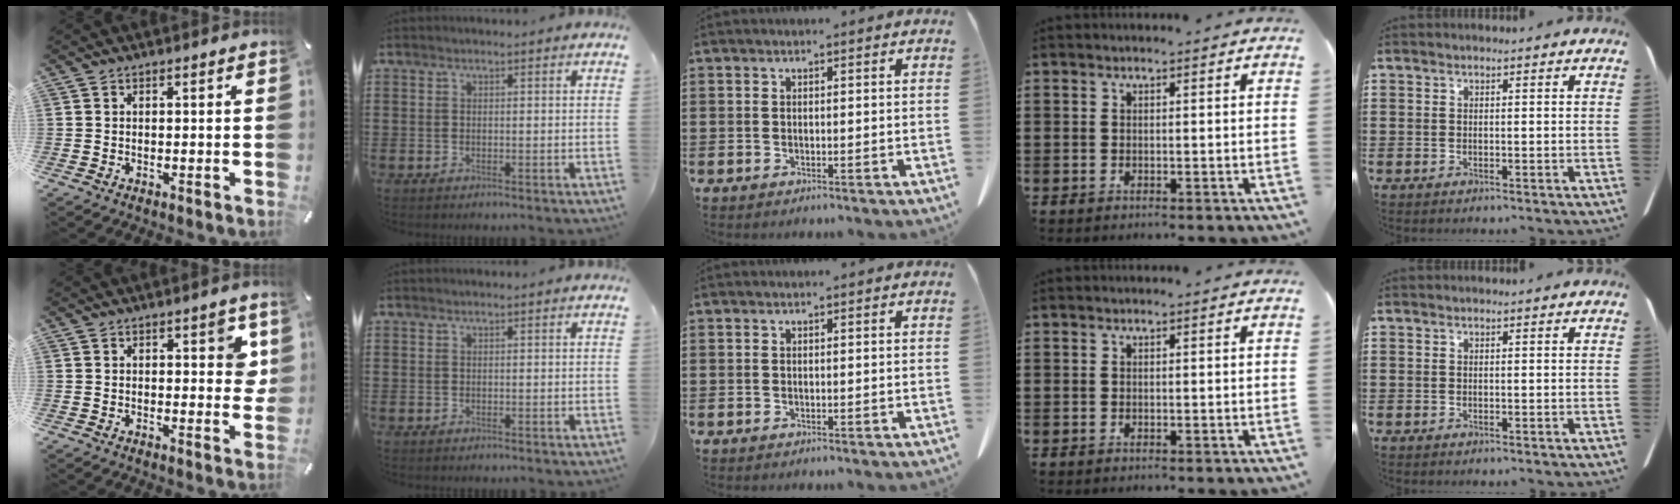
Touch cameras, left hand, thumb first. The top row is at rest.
{"thumb": {"total": 5.4, "force": [1.7, 2.7, 4.4], "torque": [-0.049, -0.008, 0.022]}}